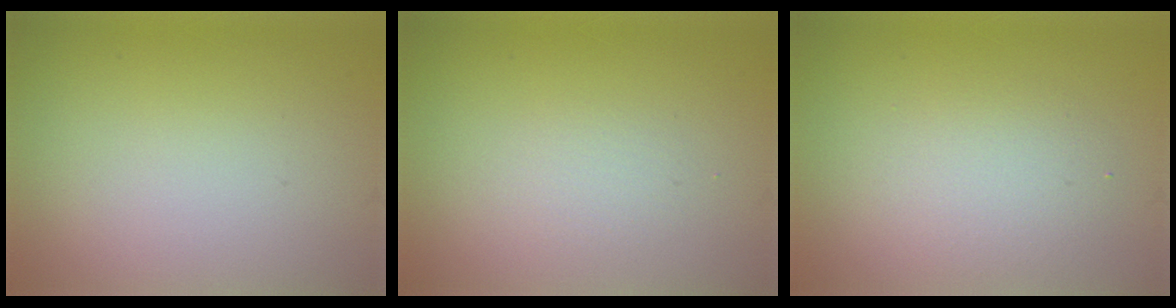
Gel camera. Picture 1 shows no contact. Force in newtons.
{"total": 1.2, "press": 1.2, "slide": 0.0}
{"total": 2.8, "press": 2.8, "slide": 0.1}